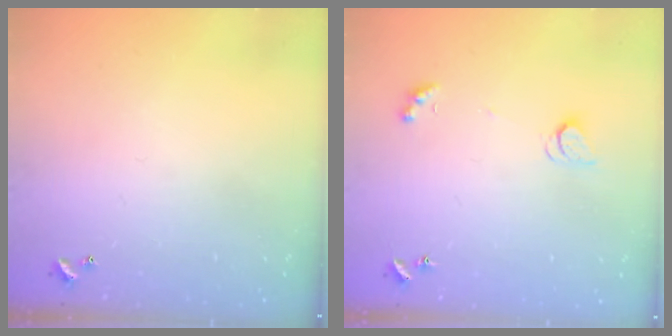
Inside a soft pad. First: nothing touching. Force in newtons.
{"total": 2.1, "press": 2.1, "slide": 0.4}